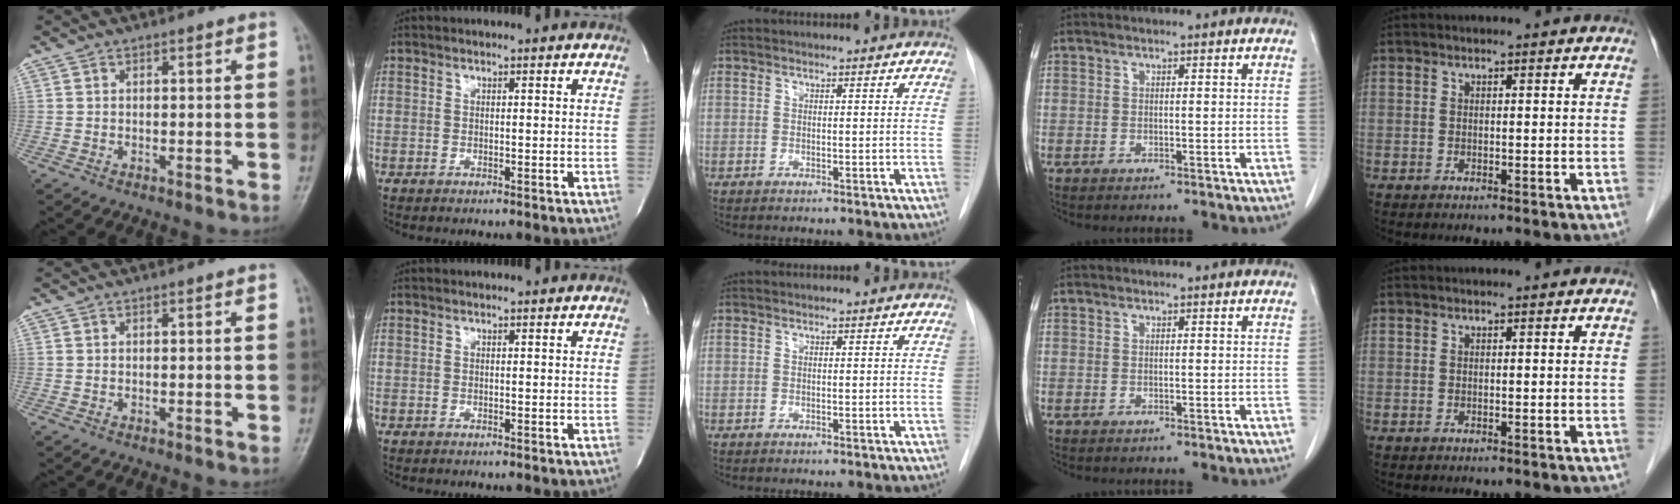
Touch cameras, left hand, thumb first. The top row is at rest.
{}